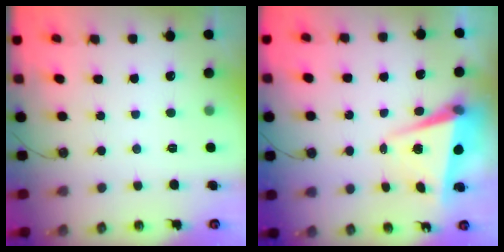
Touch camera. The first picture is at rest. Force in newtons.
{"total": 5.2, "press": 5.0, "slide": 1.1}